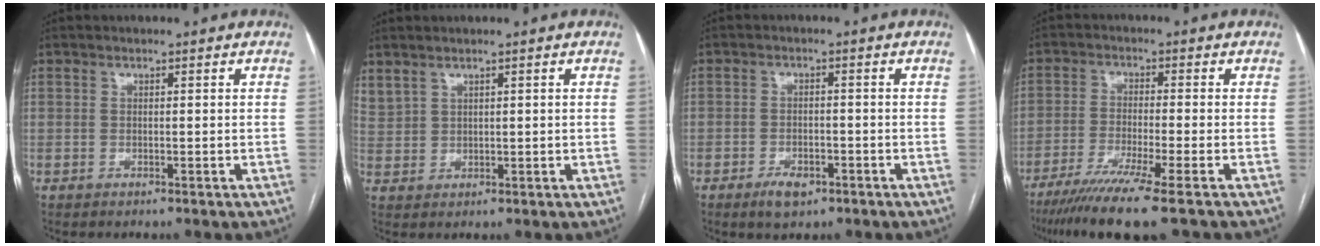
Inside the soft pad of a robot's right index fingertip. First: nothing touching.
{"total": 3.8, "force": [3.0, 1.7, 1.6], "torque": [-0.041, 0.010, 0.074]}
{"total": 3.9, "force": [-2.4, 1.9, 2.4], "torque": [-0.045, 0.000, -0.033]}
{"total": 10.7, "force": [-7.6, -1.1, 7.4], "torque": [-0.123, -0.029, -0.122]}